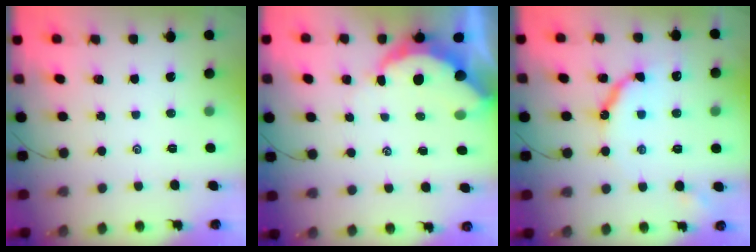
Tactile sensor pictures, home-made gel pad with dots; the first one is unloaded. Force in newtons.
{"total": 8.8, "press": 8.7, "slide": 1.0}
{"total": 9.6, "press": 9.5, "slide": 0.9}